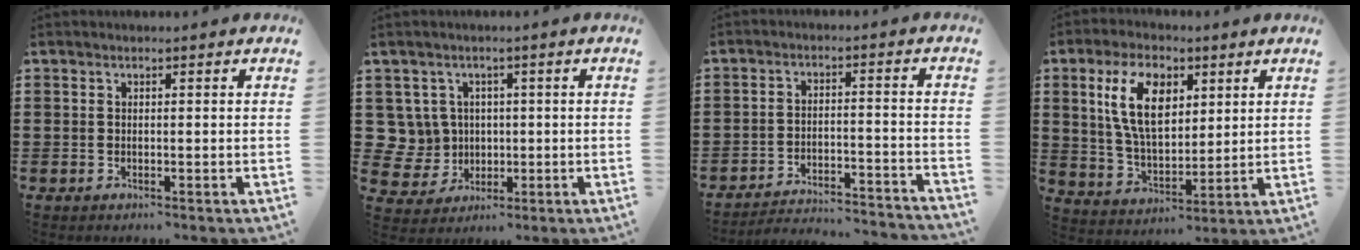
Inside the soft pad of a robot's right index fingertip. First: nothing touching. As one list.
[{"total": 5.9, "force": [0.7, 5.8, 1.2], "torque": [-0.065, 0.010, 0.013]}, {"total": 3.9, "force": [-3.8, 0.2, 0.9], "torque": [-0.022, -0.001, -0.081]}, {"total": 10.7, "force": [4.0, 5.9, 7.9], "torque": [-0.170, 0.014, 0.071]}]